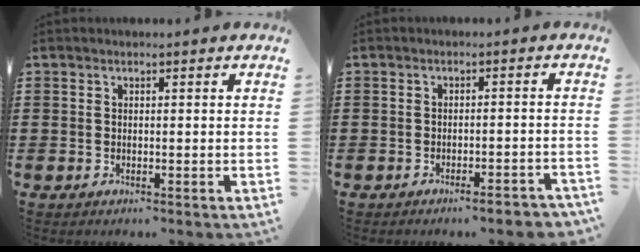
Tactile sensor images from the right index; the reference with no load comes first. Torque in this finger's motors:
{"motor_torque": [1.11, 1.03, 0.11, 0.00]}